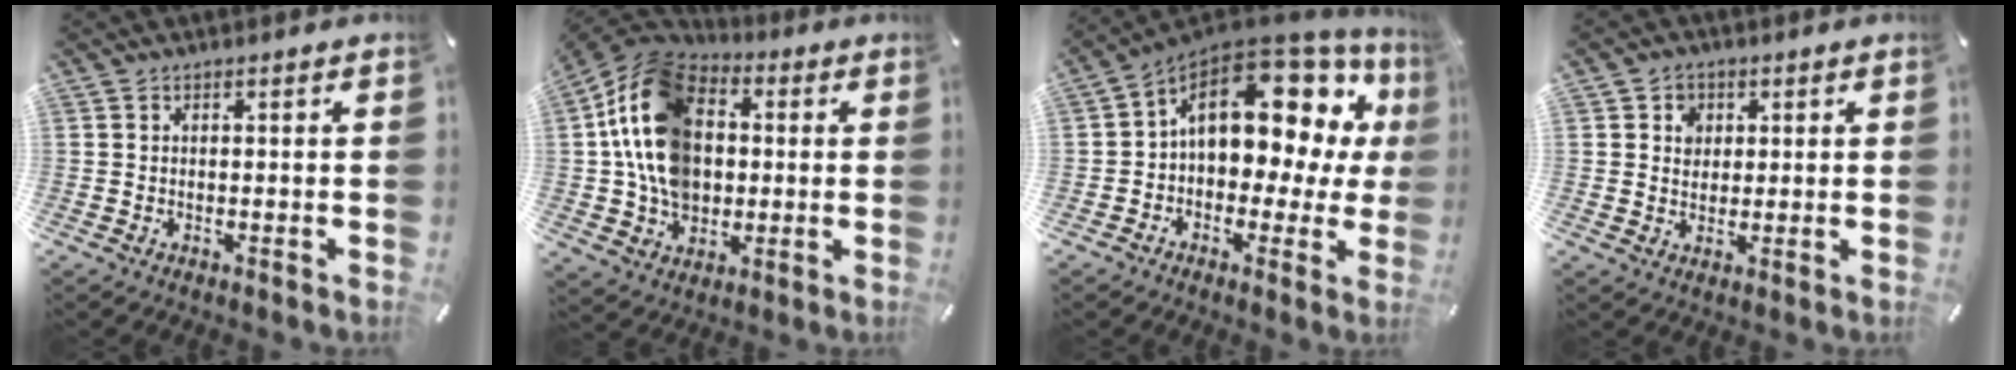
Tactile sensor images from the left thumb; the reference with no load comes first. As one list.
[{"total": 17.6, "force": [0.8, 14.0, 10.7], "torque": [-0.225, 0.009, 0.015]}, {"total": 16.6, "force": [5.4, 10.3, 11.9], "torque": [-0.170, -0.037, 0.083]}, {"total": 4.0, "force": [1.0, 3.8, 1.1], "torque": [-0.006, -0.002, 0.012]}]